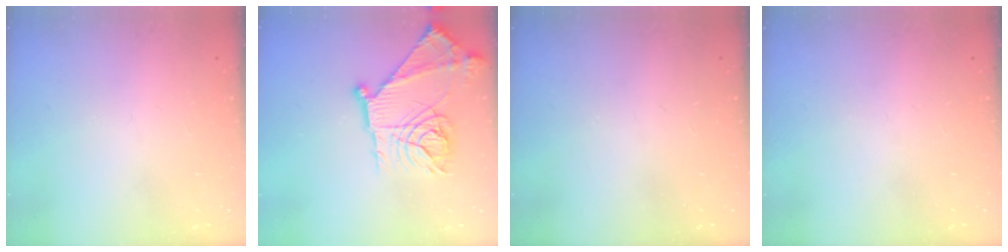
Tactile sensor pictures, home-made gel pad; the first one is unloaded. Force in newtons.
{"total": 22.2, "press": 22.1, "slide": 2.3}
{"total": 0.0}
{"total": 0.0}